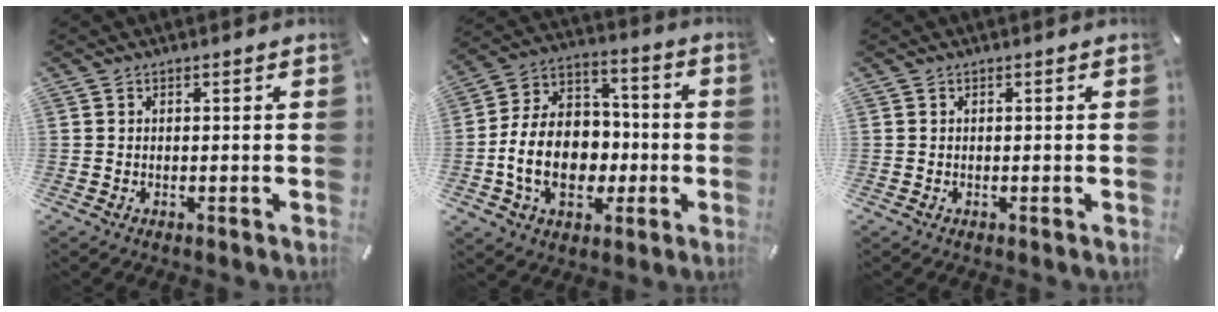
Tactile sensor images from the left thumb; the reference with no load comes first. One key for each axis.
{"total": 16.4, "fx": -3.8, "fy": 12.4, "fz": 10.1, "tx": -0.211, "ty": 0.023, "tz": -0.064}
{"total": 0.0}